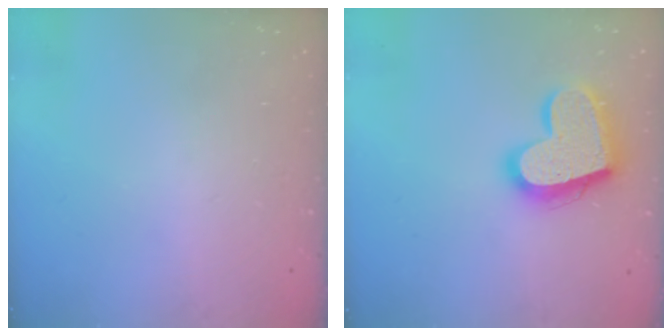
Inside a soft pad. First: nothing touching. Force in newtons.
{"total": 20.3, "press": 20.3, "slide": 1.5}